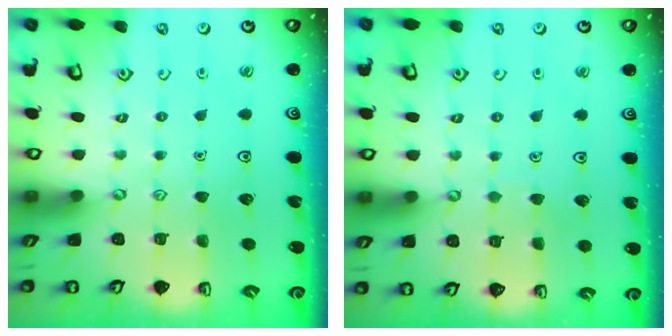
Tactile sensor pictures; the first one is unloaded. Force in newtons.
{"total": 1.4, "press": 1.4, "slide": 0.1}